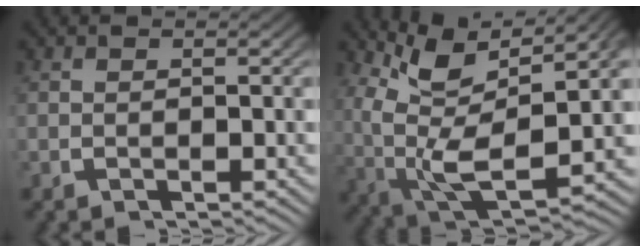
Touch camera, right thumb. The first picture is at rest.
{"total": 12.3, "force": [1.0, 7.3, 9.9], "torque": [-0.209, -0.060, 0.048]}